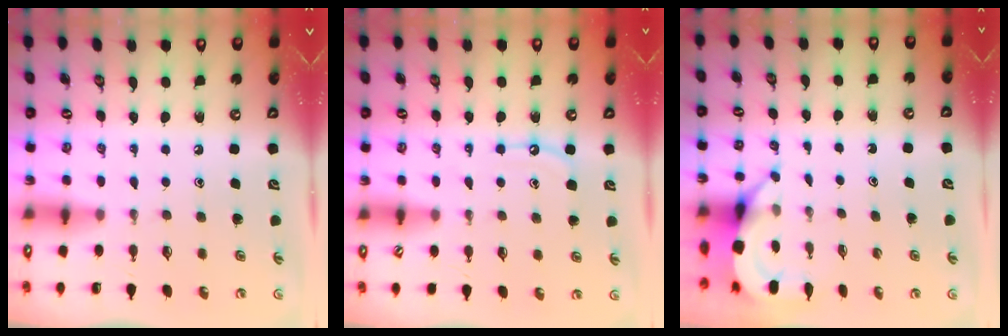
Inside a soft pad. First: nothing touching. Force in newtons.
{"total": 6.4, "press": 6.4, "slide": 0.6}
{"total": 3.9, "press": 3.9, "slide": 0.3}